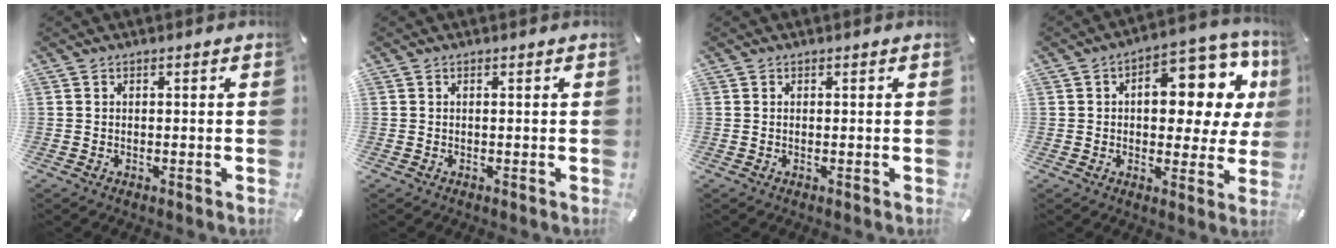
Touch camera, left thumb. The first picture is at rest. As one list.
[{"total": 0.0}, {"total": 0.5, "force": [0.0, 0.1, 0.5], "torque": [-0.011, -0.001, 0.000]}, {"total": 15.5, "force": [4.5, 8.7, 12.1], "torque": [-0.149, -0.030, 0.071]}]